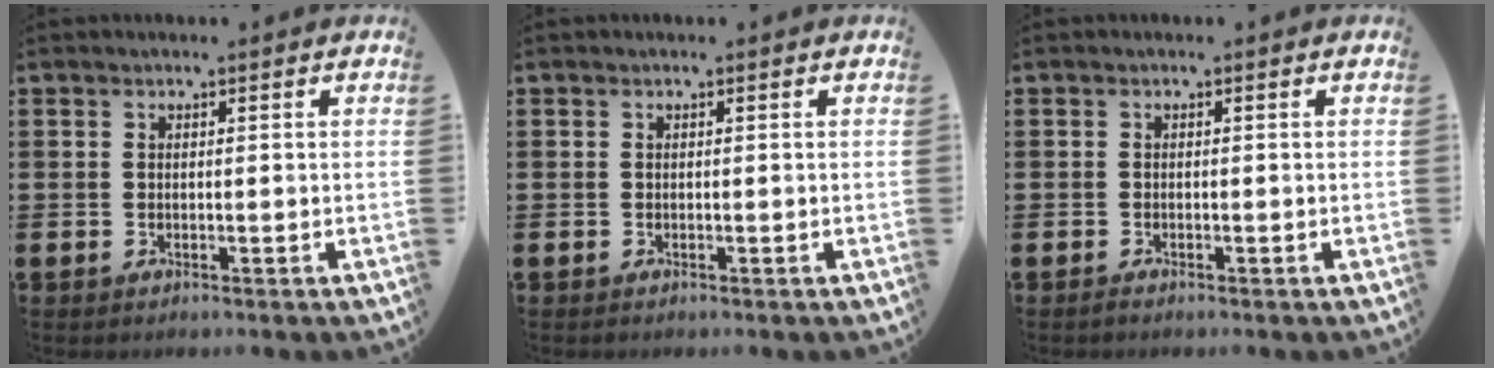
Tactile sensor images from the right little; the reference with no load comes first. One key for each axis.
{"total": 0.0}
{"total": 0.0}